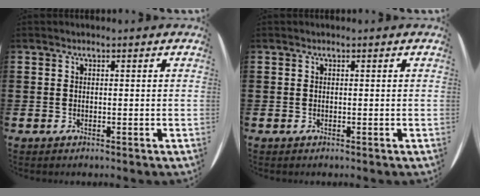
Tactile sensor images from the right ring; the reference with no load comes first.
{"total": 0.0}